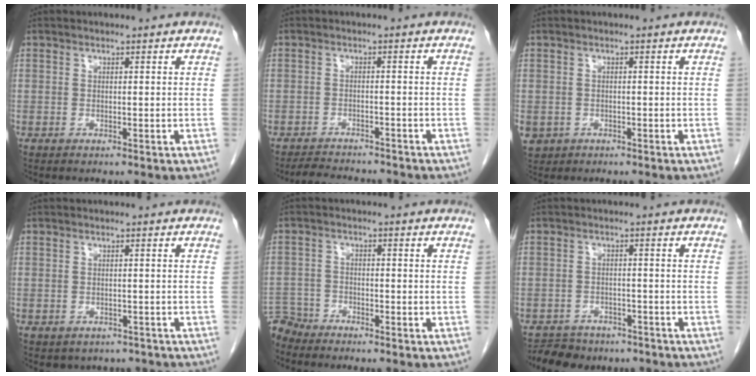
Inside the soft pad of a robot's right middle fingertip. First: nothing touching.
{"total": 6.6, "force": [-6.2, 1.3, 1.8], "torque": [-0.028, -0.005, -0.092]}
{"total": 3.9, "force": [-1.7, 3.4, 0.9], "torque": [-0.019, 0.000, -0.022]}
{"total": 4.7, "force": [-3.9, 2.6, 0.6], "torque": [0.005, 0.013, -0.044]}
{"total": 5.2, "force": [-5.0, 1.3, -0.4], "torque": [0.015, -0.007, -0.097]}
{"total": 7.5, "force": [-6.2, 4.0, 1.5], "torque": [-0.026, 0.007, -0.083]}